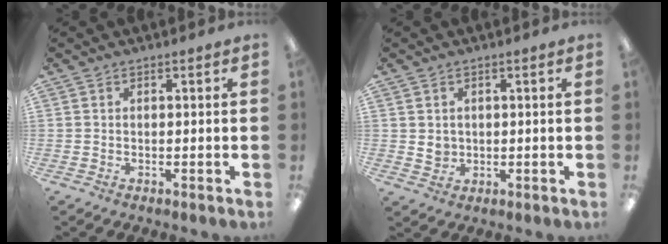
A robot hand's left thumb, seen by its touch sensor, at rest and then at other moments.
{"total": 2.9, "force": [0.9, 2.6, 0.9], "torque": [-0.012, 0.001, 0.015]}